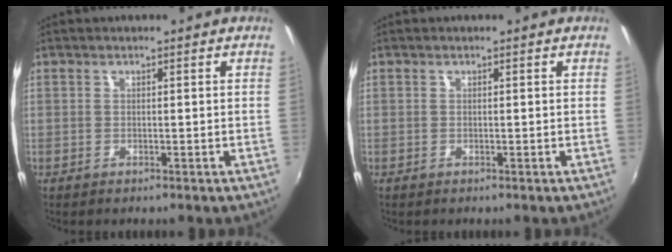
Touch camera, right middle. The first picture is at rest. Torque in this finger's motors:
{"motor_torque": [0.19, -0.18, 0.02, 0.01]}